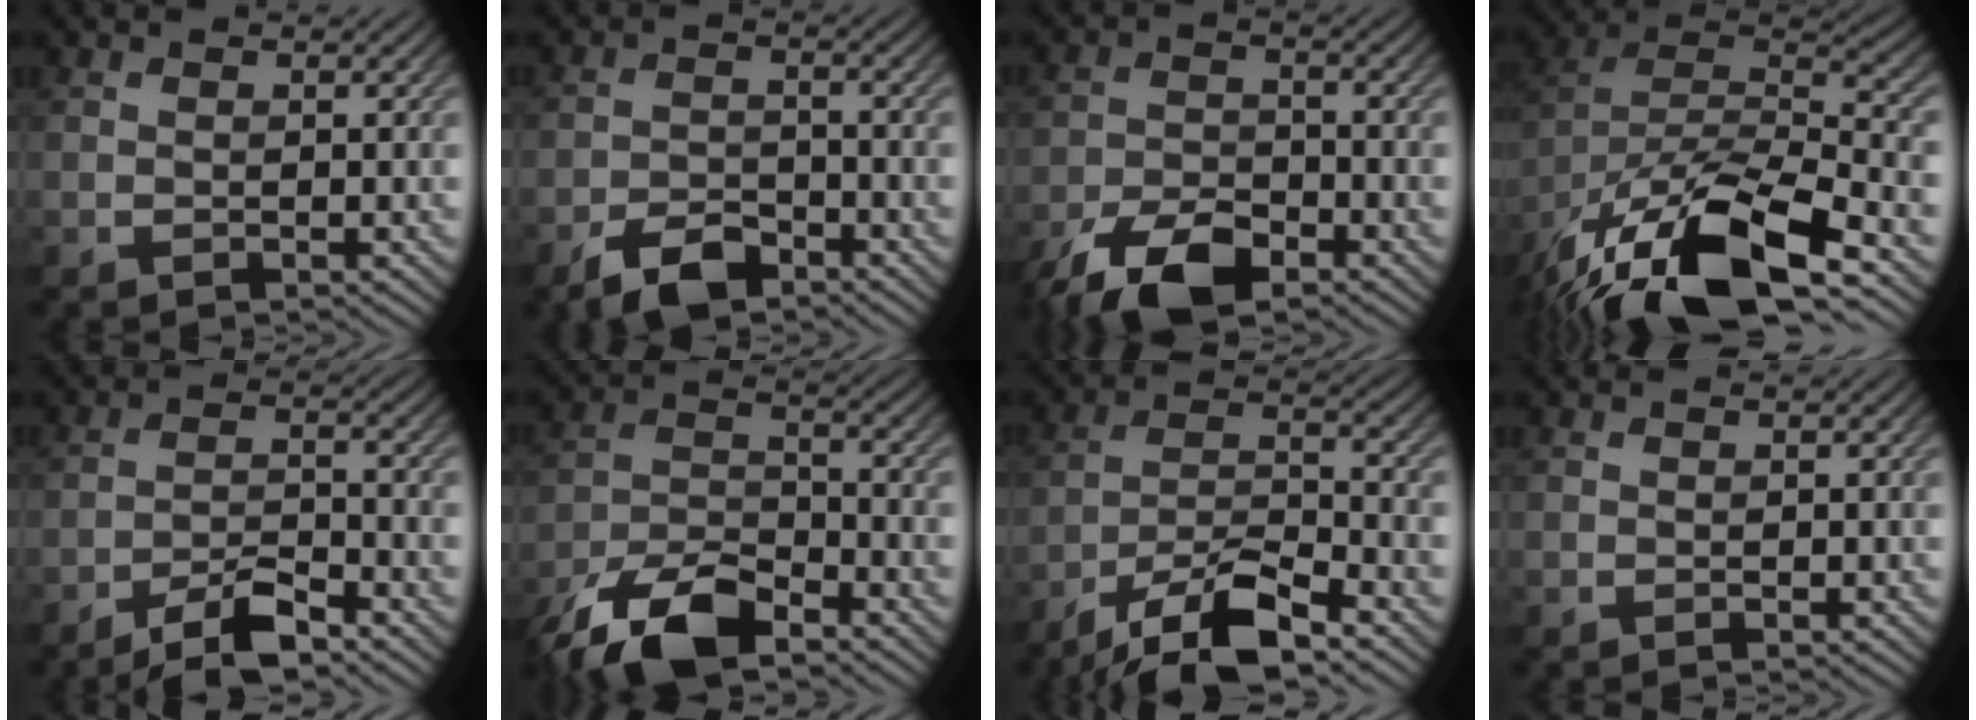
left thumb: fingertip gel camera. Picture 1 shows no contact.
{"total": 5.4, "force": [-4.0, 2.3, 2.8], "torque": [-0.049, 0.001, -0.078]}
{"total": 8.4, "force": [-6.0, 3.4, 4.9], "torque": [-0.090, -0.006, -0.119]}
{"total": 17.4, "force": [-10.6, 7.3, 11.7], "torque": [-0.267, -0.029, -0.172]}
{"total": 5.6, "force": [-4.3, 1.2, 3.4], "torque": [-0.063, 0.004, -0.079]}
{"total": 11.4, "force": [-8.3, 4.2, 6.6], "torque": [-0.125, -0.007, -0.169]}
{"total": 11.1, "force": [-8.0, 2.8, 7.2], "torque": [-0.130, 0.002, -0.153]}
{"total": 0.0}